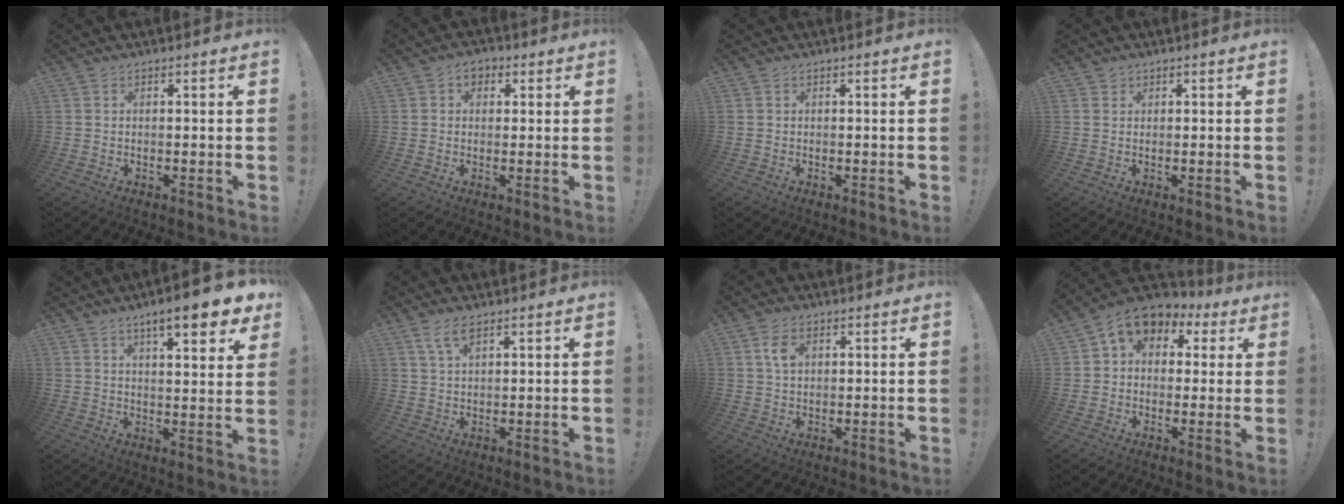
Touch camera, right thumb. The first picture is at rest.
{"total": 3.8, "force": [1.2, 3.0, 2.0], "torque": [-0.020, 0.000, 0.020]}
{"total": 0.0}
{"total": 1.1, "force": [0.9, 0.6, 0.0], "torque": [0.008, -0.003, 0.015]}
{"total": 10.4, "force": [6.6, 1.8, 7.9], "torque": [-0.110, -0.039, 0.105]}
{"total": 4.6, "force": [2.8, 1.4, 3.4], "torque": [-0.067, -0.004, 0.051]}
{"total": 4.7, "force": [1.7, 2.8, 3.3], "torque": [-0.055, 0.000, 0.031]}
{"total": 8.8, "force": [4.1, 6.4, 4.5], "torque": [-0.073, -0.018, 0.082]}